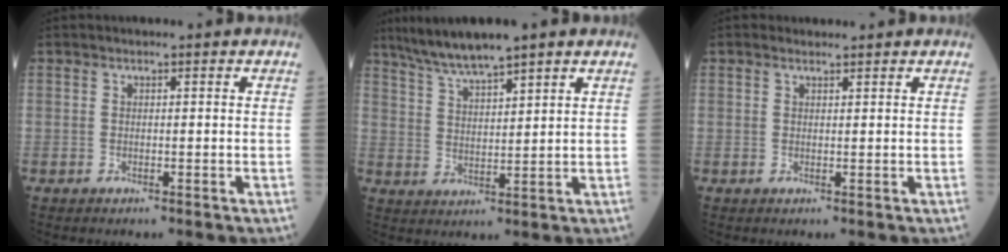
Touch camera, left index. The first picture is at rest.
{"total": 7.7, "force": [6.4, 0.1, 4.4], "torque": [-0.090, 0.014, 0.122]}
{"total": 0.9, "force": [0.9, 0.2, 0.1], "torque": [-0.012, 0.005, 0.015]}